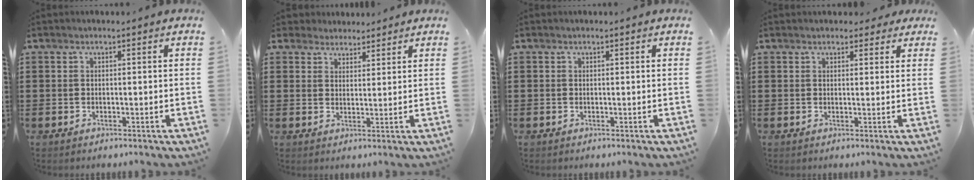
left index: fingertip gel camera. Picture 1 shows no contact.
{"total": 3.5, "force": [3.1, 1.6, 0.0], "torque": [-0.015, 0.000, 0.058]}
{"total": 0.0}
{"total": 2.1, "force": [1.7, 1.3, 0.3], "torque": [0.003, 0.001, 0.028]}